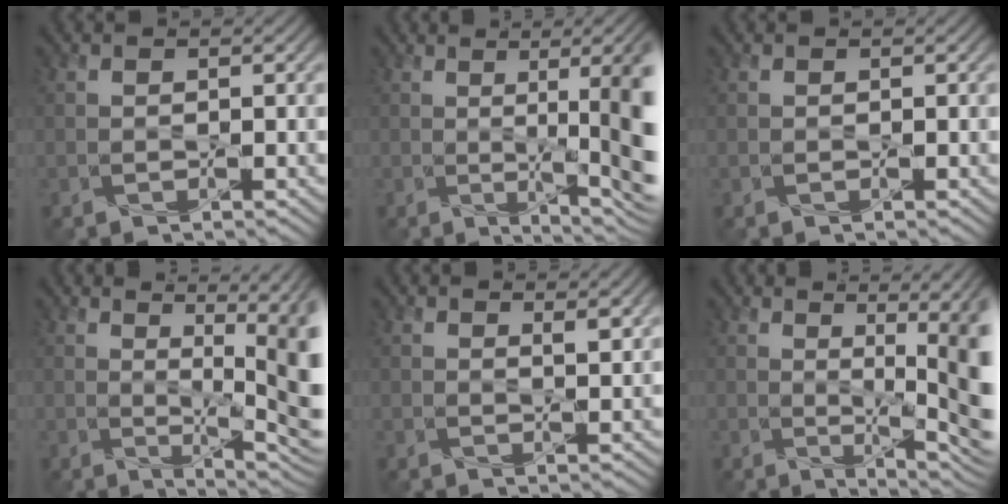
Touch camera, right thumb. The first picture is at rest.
{"total": 11.2, "force": [0.3, 2.5, 10.9], "torque": [-0.124, 0.020, -0.005]}
{"total": 0.0}
{"total": 9.9, "force": [2.0, 2.2, 9.5], "torque": [-0.123, 0.012, 0.025]}
{"total": 2.1, "force": [1.3, 0.4, 1.5], "torque": [-0.029, -0.002, 0.024]}
{"total": 9.9, "force": [1.0, 2.2, 9.6], "torque": [-0.117, 0.011, 0.005]}